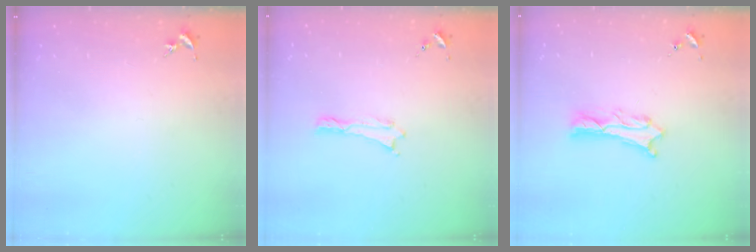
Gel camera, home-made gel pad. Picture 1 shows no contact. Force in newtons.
{"total": 0.0}
{"total": 2.6, "press": 2.6, "slide": 0.3}